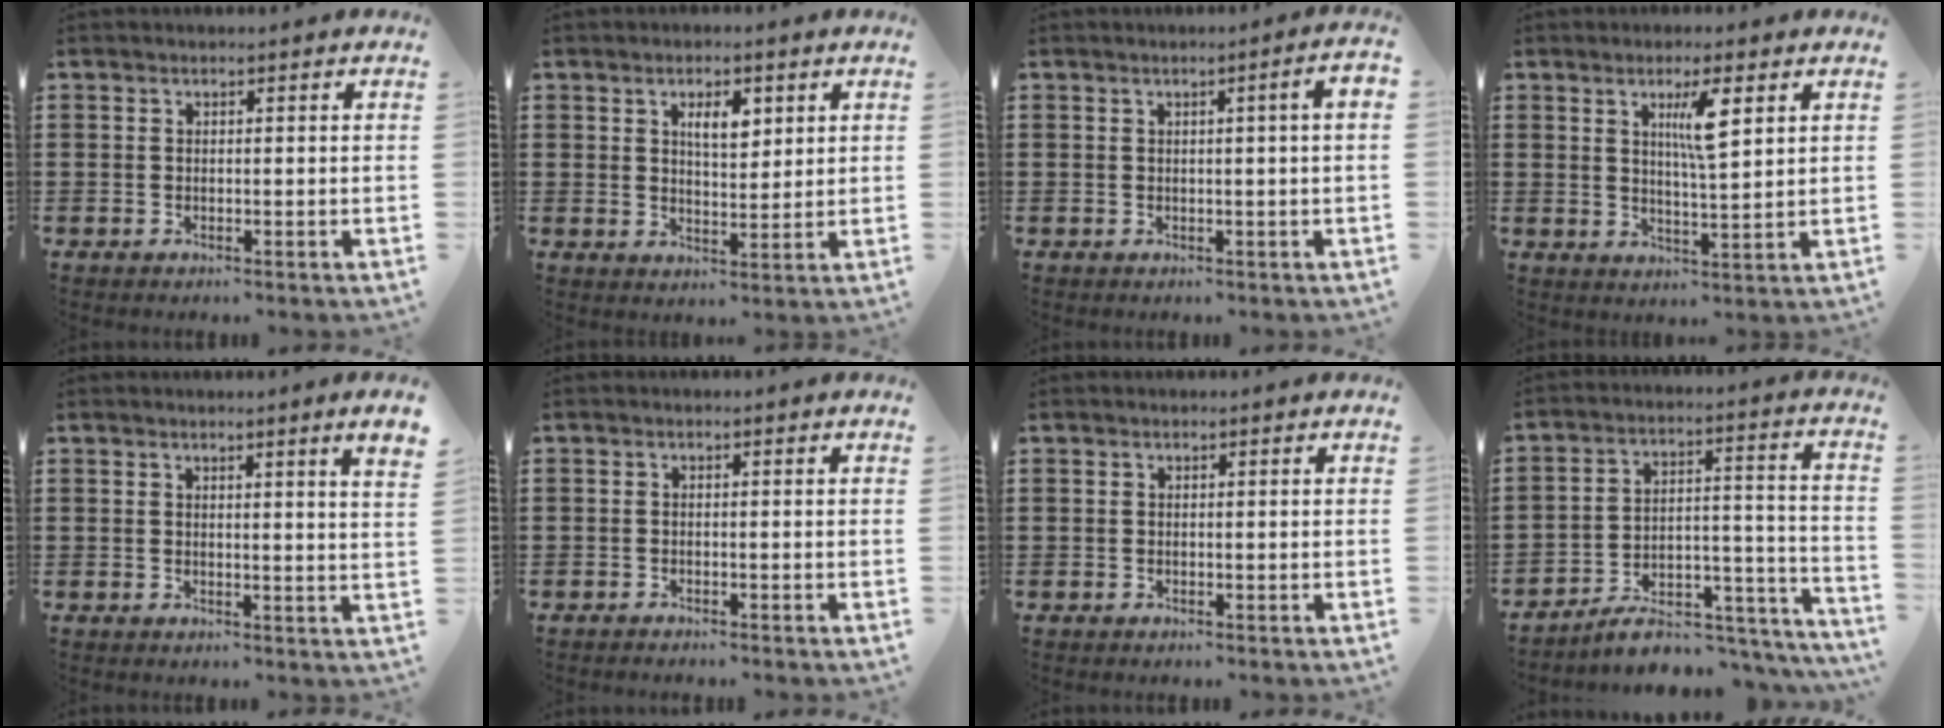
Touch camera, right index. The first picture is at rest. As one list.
[{"total": 4.3, "force": [1.9, 1.8, 3.4], "torque": [-0.056, 0.002, 0.028]}, {"total": 1.9, "force": [0.1, -0.3, 1.9], "torque": [-0.032, -0.003, -0.001]}, {"total": 5.7, "force": [2.3, 0.9, 5.2], "torque": [-0.093, -0.002, 0.031]}, {"total": 2.0, "force": [1.4, -0.8, 1.1], "torque": [-0.022, -0.009, 0.025]}, {"total": 0.8, "force": [-0.8, 0.0, 0.0], "torque": [-0.003, 0.000, -0.018]}, {"total": 0.0}, {"total": 7.1, "force": [-5.9, 2.4, 3.3], "torque": [-0.045, 0.015, -0.107]}]